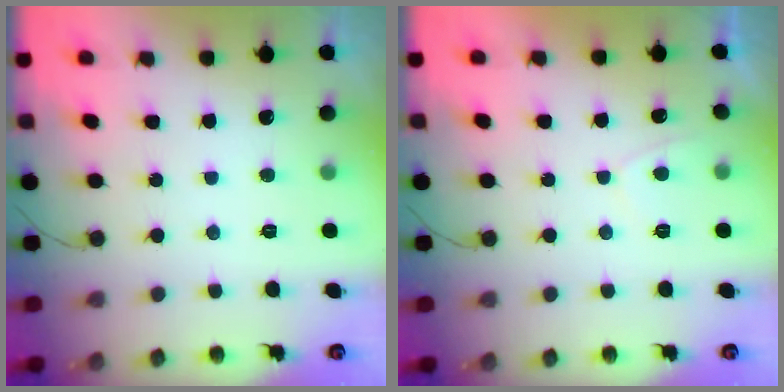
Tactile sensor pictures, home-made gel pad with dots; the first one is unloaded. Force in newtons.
{"total": 1.1, "press": 0.9, "slide": 0.6}